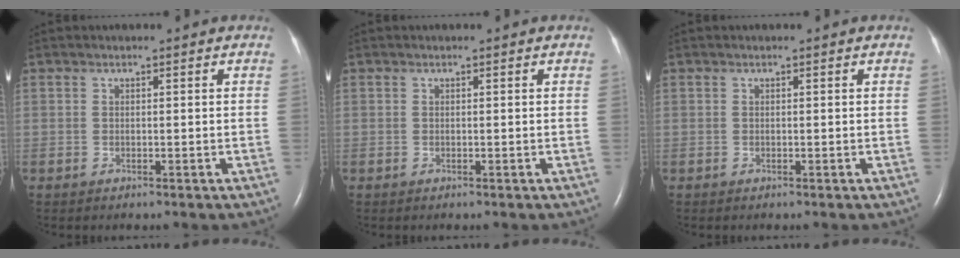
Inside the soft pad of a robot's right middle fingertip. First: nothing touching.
{"total": 0.0}
{"total": 0.0}